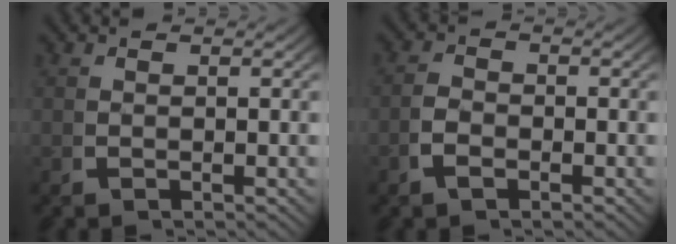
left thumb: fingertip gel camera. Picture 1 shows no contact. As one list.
[{"total": 1.6, "force": [-0.8, 1.0, 1.0], "torque": [-0.024, -0.005, -0.018]}]